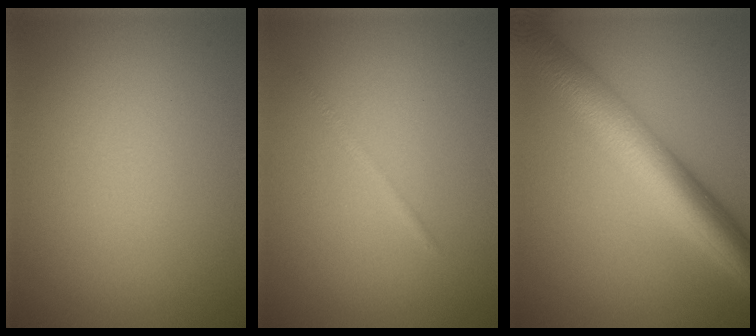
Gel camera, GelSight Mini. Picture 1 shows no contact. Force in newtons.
{"total": 0.8, "press": 0.8, "slide": 0.0}
{"total": 9.2, "press": 9.2, "slide": 0.3}